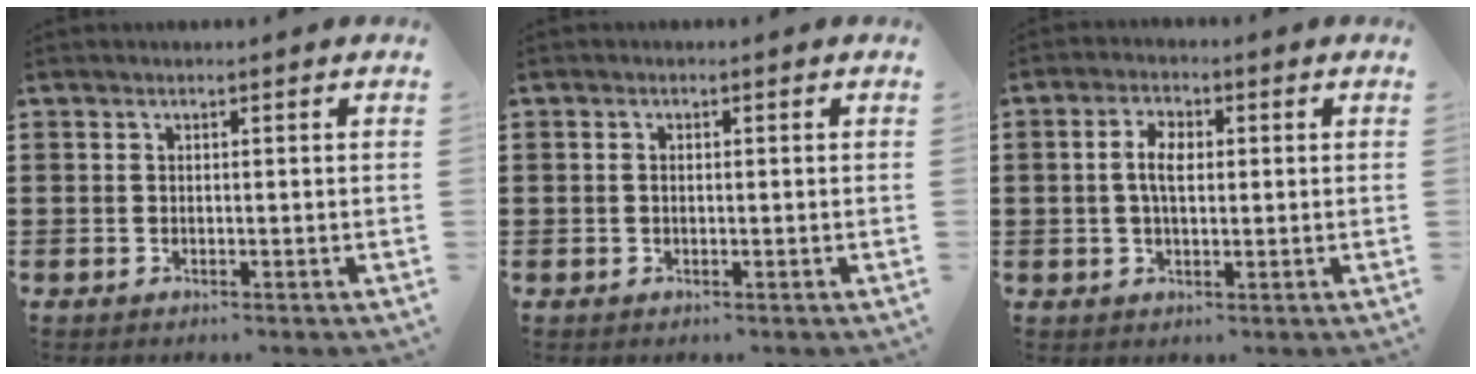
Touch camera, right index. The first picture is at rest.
{"total": 0.6, "force": [-0.1, 0.4, 0.5], "torque": [-0.012, 0.001, -0.002]}
{"total": 4.1, "force": [0.2, 2.1, 3.6], "torque": [-0.078, 0.007, -0.001]}